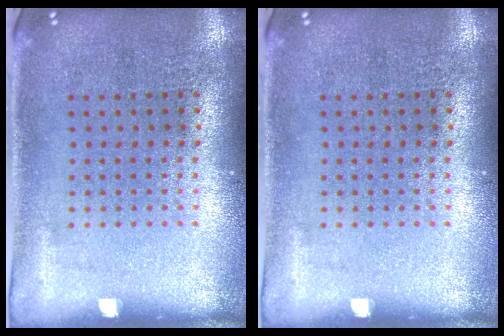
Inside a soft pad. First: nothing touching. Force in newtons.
{"total": 0.0}